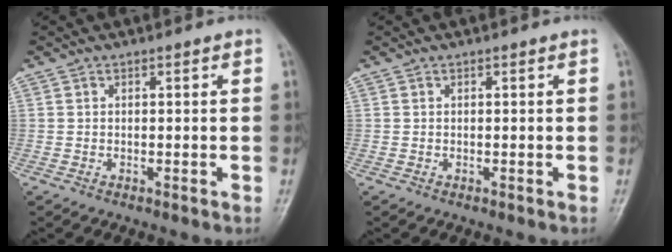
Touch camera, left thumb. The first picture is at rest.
{"total": 0.0}